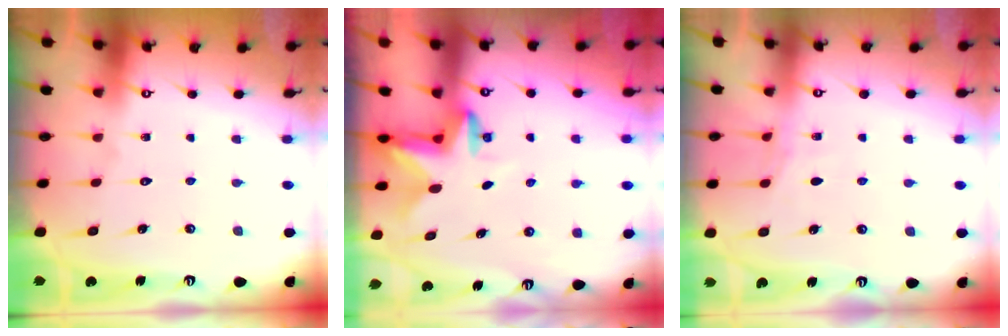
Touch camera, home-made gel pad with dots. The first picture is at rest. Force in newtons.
{"total": 2.8, "press": 2.7, "slide": 0.5}
{"total": 4.6, "press": 4.5, "slide": 0.6}